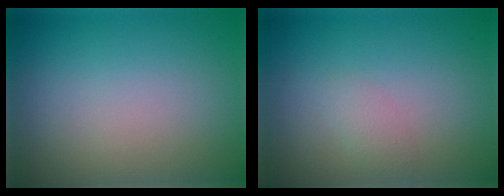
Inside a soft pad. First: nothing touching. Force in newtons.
{"total": 1.1, "press": 1.1, "slide": 0.1}